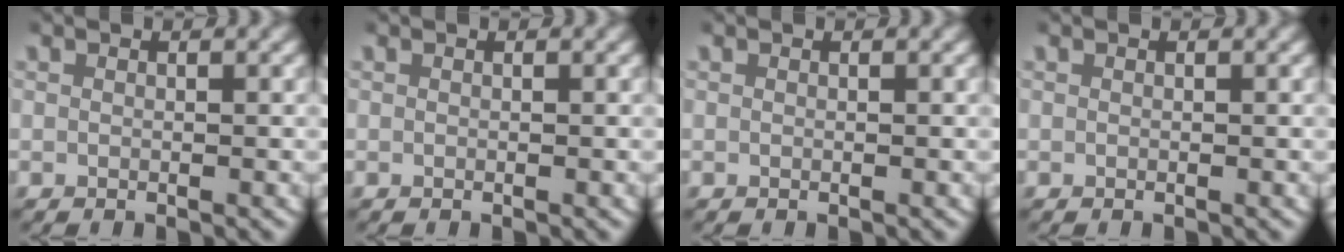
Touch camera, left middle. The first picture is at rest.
{"total": 0.0}
{"total": 0.0}
{"total": 0.0}